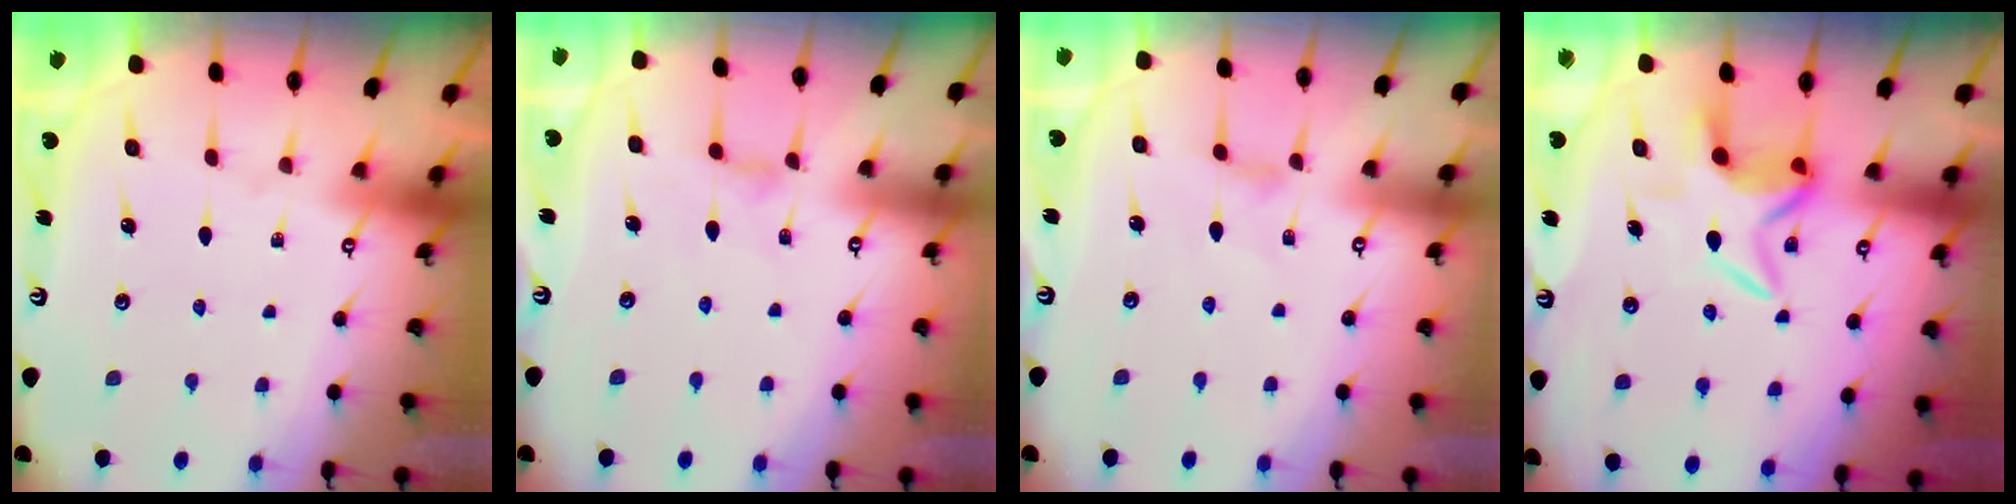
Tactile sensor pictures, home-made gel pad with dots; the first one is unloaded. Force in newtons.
{"total": 2.3, "press": 2.2, "slide": 0.4}
{"total": 1.4, "press": 1.3, "slide": 0.5}
{"total": 6.4, "press": 6.4, "slide": 0.9}